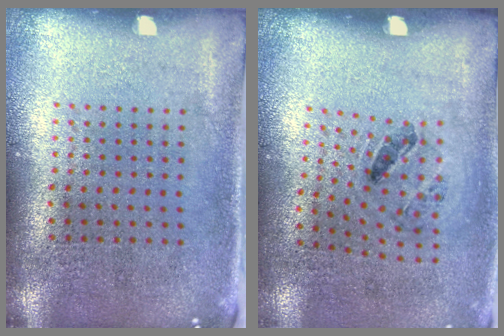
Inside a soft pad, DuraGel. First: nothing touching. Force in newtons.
{"total": 1.3, "press": 0.7, "slide": 1.1}